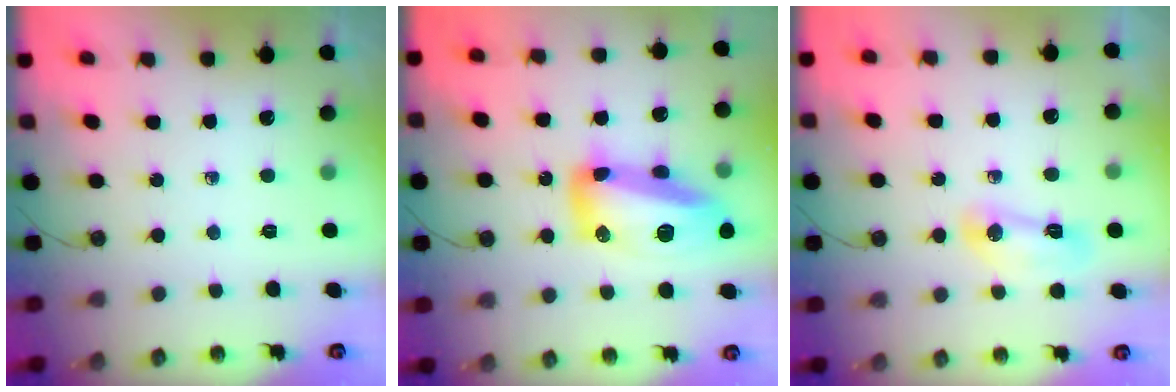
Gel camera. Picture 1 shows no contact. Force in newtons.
{"total": 18.1, "press": 18.0, "slide": 1.5}
{"total": 7.2, "press": 7.1, "slide": 0.9}